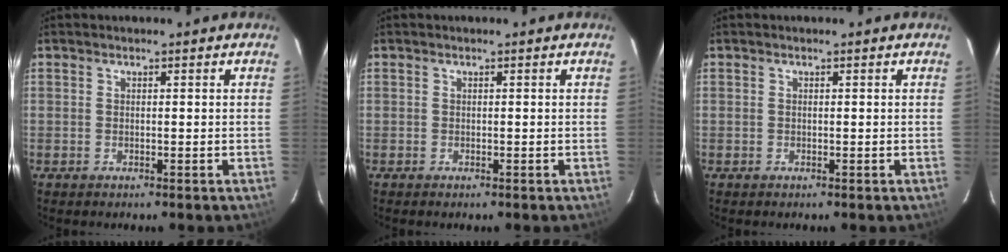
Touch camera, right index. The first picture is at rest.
{"total": 0.0}
{"total": 0.0}